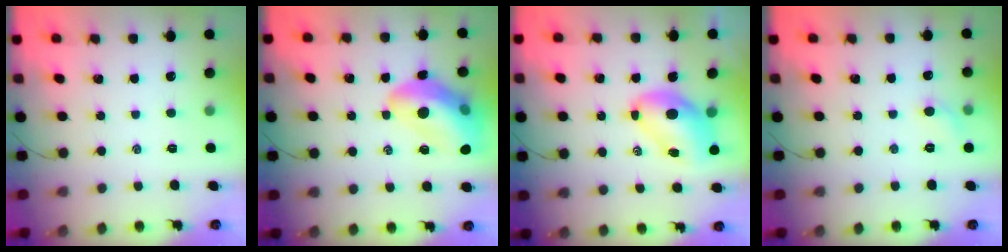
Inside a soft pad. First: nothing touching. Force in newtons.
{"total": 17.3, "press": 17.0, "slide": 2.9}
{"total": 8.5, "press": 8.2, "slide": 2.1}
{"total": 5.0, "press": 4.8, "slide": 1.6}